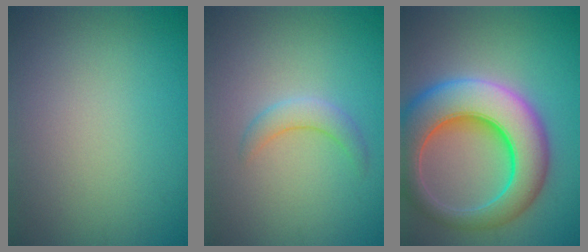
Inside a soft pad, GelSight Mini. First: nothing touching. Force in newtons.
{"total": 2.0, "press": 2.0, "slide": 0.1}
{"total": 11.0, "press": 11.0, "slide": 0.3}